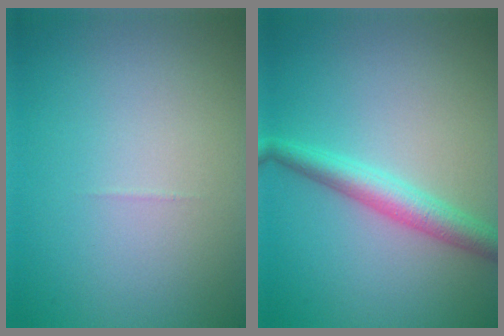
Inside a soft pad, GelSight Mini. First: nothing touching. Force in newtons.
{"total": 3.3, "press": 3.3, "slide": 0.2}